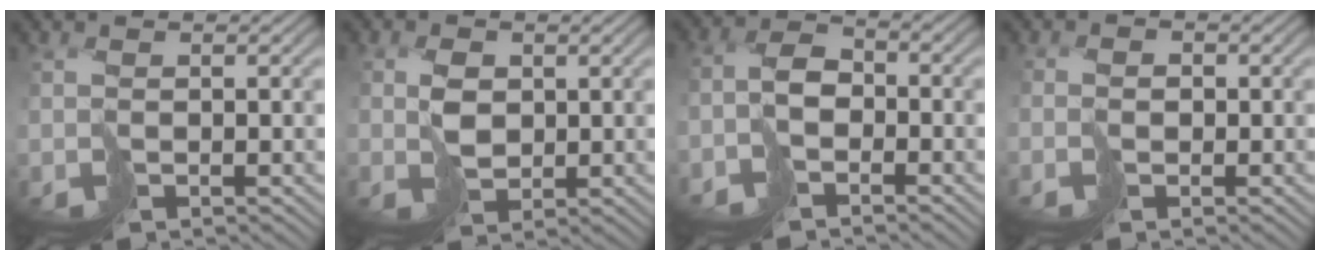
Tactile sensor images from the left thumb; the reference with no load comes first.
{"total": 2.1, "force": [1.0, 1.6, 1.0], "torque": [-0.014, 0.007, 0.024]}
{"total": 3.5, "force": [-2.8, 1.8, 1.2], "torque": [-0.013, 0.010, -0.062]}
{"total": 1.1, "force": [-0.7, 0.7, -0.6], "torque": [0.025, 0.001, -0.017]}